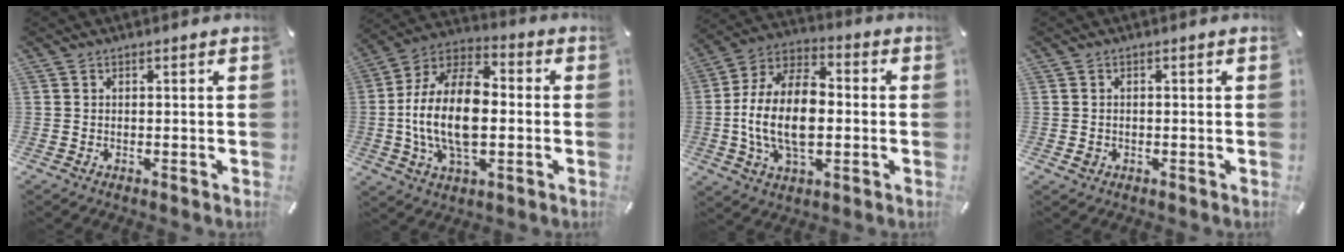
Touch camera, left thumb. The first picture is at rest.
{"total": 18.0, "force": [-2.1, 10.8, 14.3], "torque": [-0.295, -0.001, -0.044]}
{"total": 16.4, "force": [-2.5, 10.2, 12.5], "torque": [-0.268, 0.005, -0.050]}
{"total": 1.4, "force": [-0.3, 1.3, 0.6], "torque": [-0.002, 0.001, -0.010]}